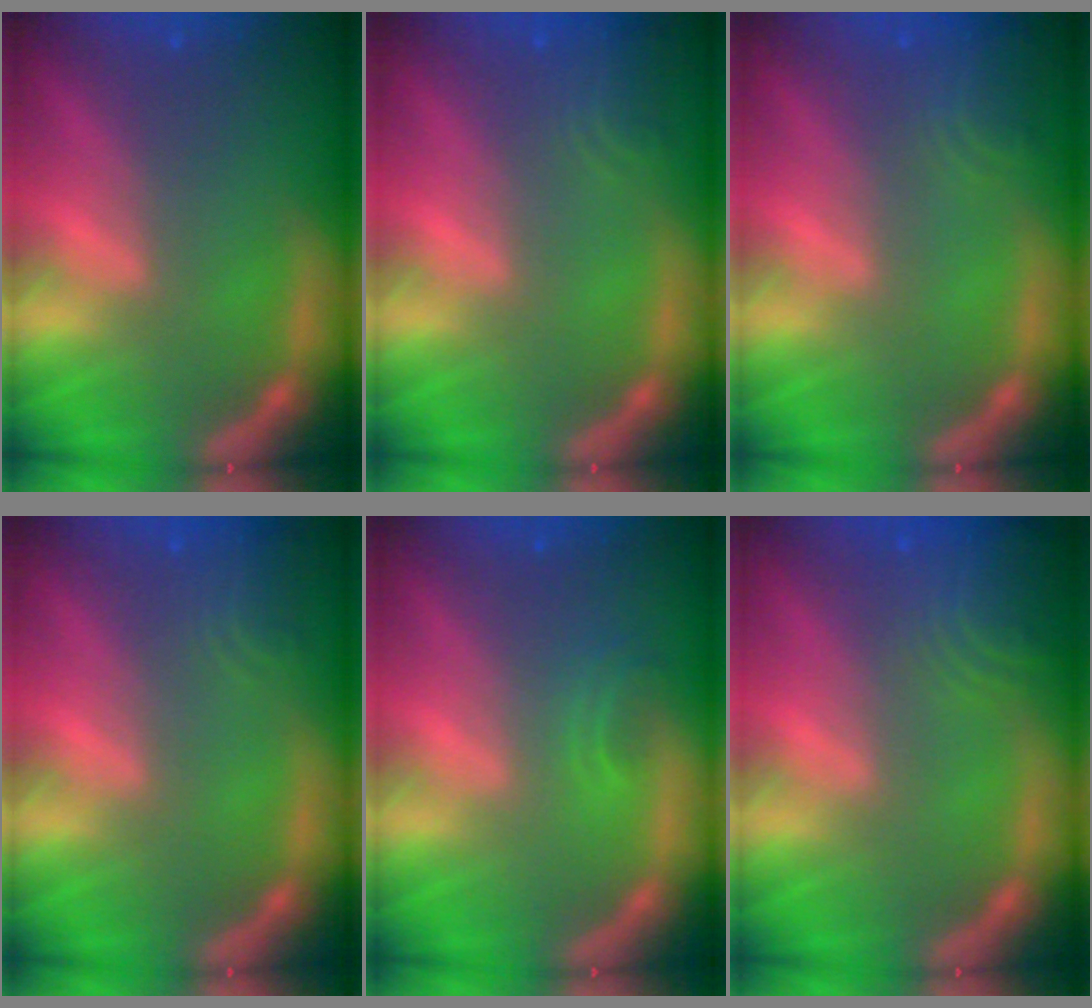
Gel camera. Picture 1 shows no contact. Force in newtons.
{"total": 2.4}
{"total": 2.9}
{"total": 2.4}
{"total": 1.4}
{"total": 5.6}